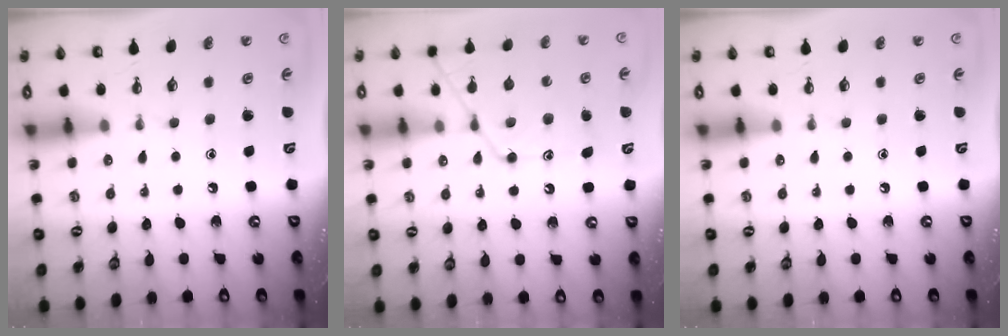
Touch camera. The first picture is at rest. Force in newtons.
{"total": 14.0, "press": 14.0, "slide": 1.0}
{"total": 0.0}